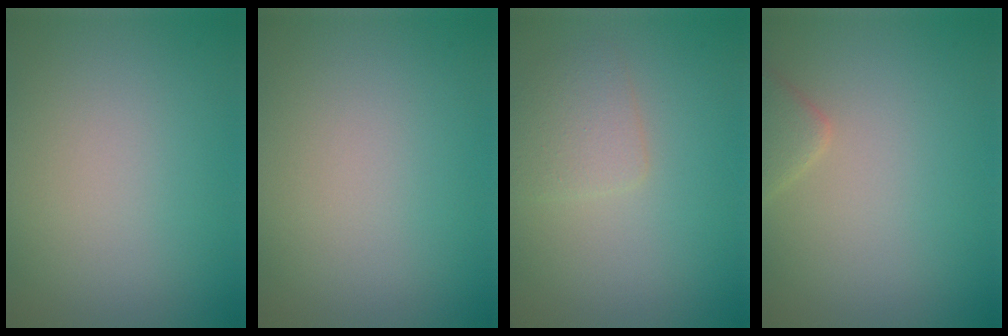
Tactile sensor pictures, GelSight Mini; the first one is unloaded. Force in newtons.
{"total": 0.0}
{"total": 2.1, "press": 2.1, "slide": 0.1}
{"total": 2.0, "press": 2.0, "slide": 0.1}